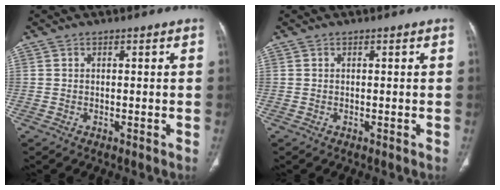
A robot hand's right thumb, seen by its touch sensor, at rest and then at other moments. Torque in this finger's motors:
{"motor_torque": [0.00, 0.00, 0.16, 0.16, 0.00]}